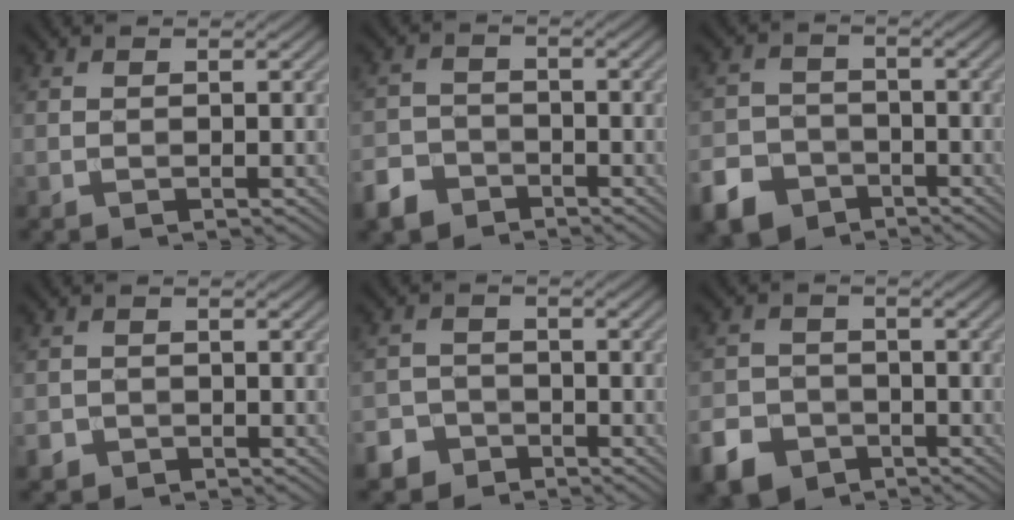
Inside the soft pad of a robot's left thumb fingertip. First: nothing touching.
{"total": 4.6, "force": [-3.4, 2.8, 1.4], "torque": [-0.035, -0.002, -0.071]}
{"total": 7.5, "force": [-4.9, 5.1, 2.5], "torque": [-0.052, -0.015, -0.095]}
{"total": 2.0, "force": [-1.2, 1.5, 0.5], "torque": [-0.010, -0.007, -0.029]}
{"total": 4.4, "force": [-3.2, 2.9, 0.9], "torque": [-0.011, 0.000, -0.064]}
{"total": 6.7, "force": [-4.2, 4.7, 2.4], "torque": [-0.054, -0.013, -0.085]}